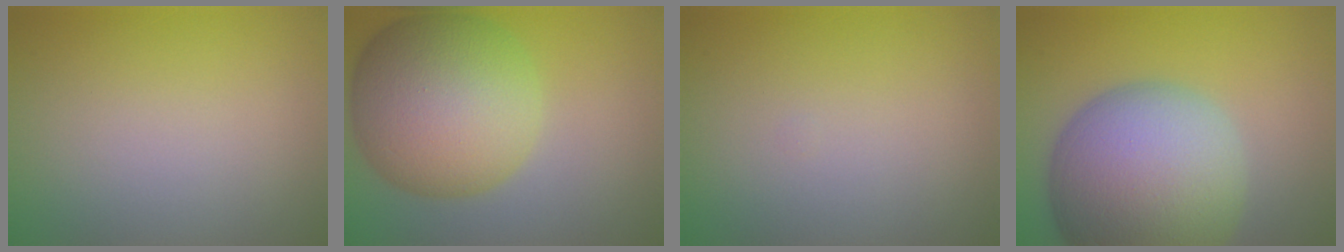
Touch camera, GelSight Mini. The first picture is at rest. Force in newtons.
{"total": 12.4, "press": 12.4, "slide": 0.2}
{"total": 0.0}
{"total": 15.0, "press": 14.9, "slide": 0.9}